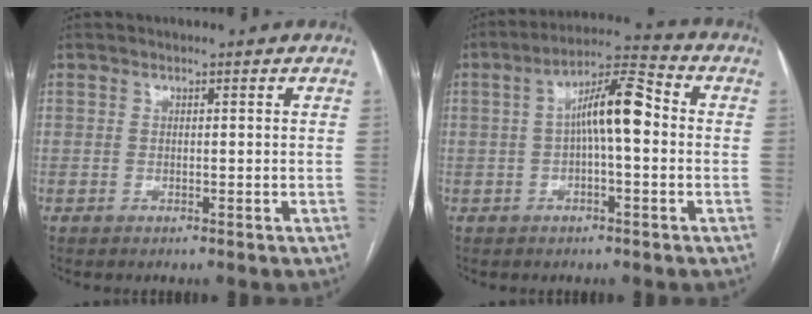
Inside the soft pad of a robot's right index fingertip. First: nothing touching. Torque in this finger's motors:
{"motor_torque": [1.26, 0.20, 0.37, 0.16]}